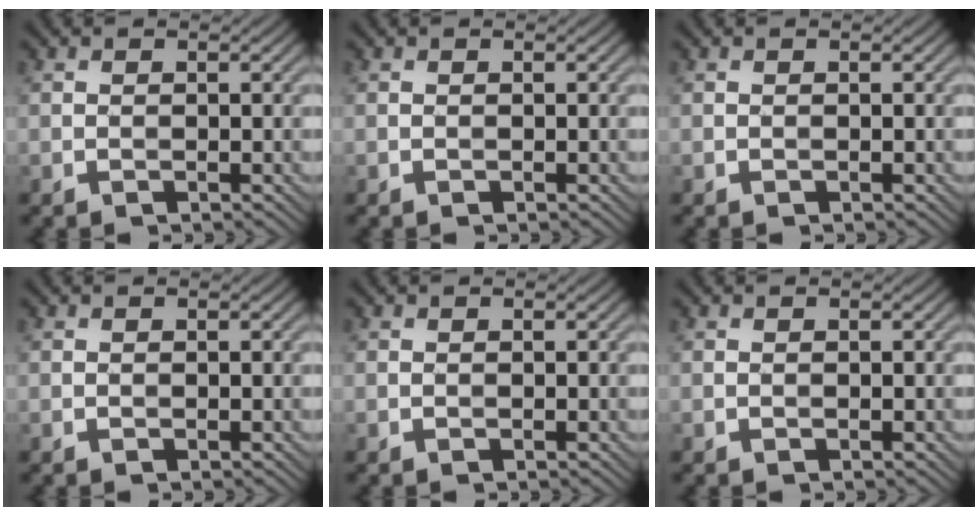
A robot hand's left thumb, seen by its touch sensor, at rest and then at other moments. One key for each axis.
{"total": 0.0}
{"total": 0.0}
{"total": 0.0}
{"total": 0.0}
{"total": 0.0}